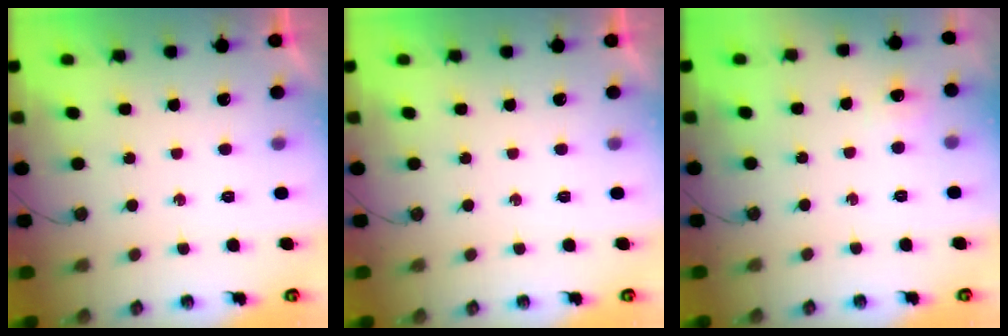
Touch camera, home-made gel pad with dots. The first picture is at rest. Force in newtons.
{"total": 0.0}
{"total": 5.6, "press": 5.6, "slide": 0.8}